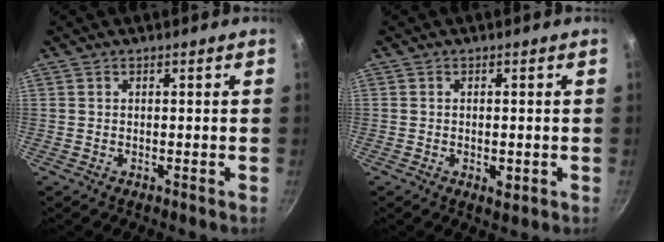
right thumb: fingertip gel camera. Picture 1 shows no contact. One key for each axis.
{"total": 2.5, "fx": -0.6, "fy": 1.3, "fz": 2.1, "tx": -0.035, "ty": -0.004, "tz": -0.009}